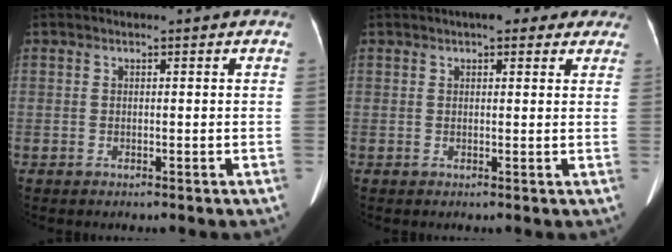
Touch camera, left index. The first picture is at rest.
{"total": 6.3, "force": [4.7, 2.4, 3.4], "torque": [-0.028, 0.025, 0.056]}